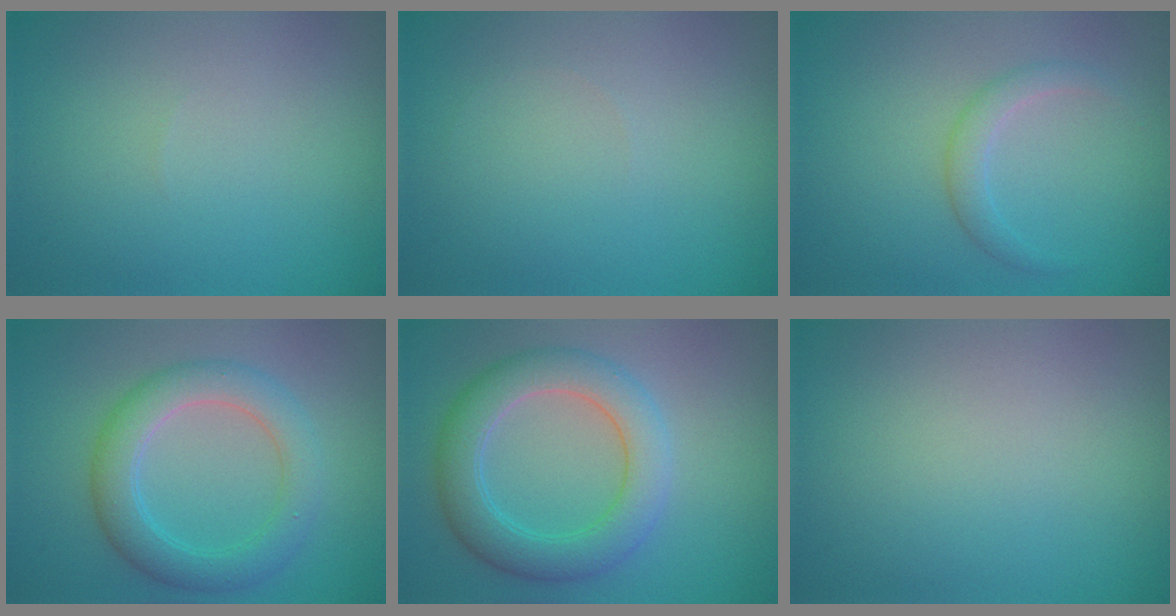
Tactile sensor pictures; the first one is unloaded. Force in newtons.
{"total": 0.0}
{"total": 1.7, "press": 1.7, "slide": 0.0}
{"total": 4.6, "press": 4.6, "slide": 0.1}
{"total": 5.4, "press": 5.4, "slide": 0.2}
{"total": 0.0}